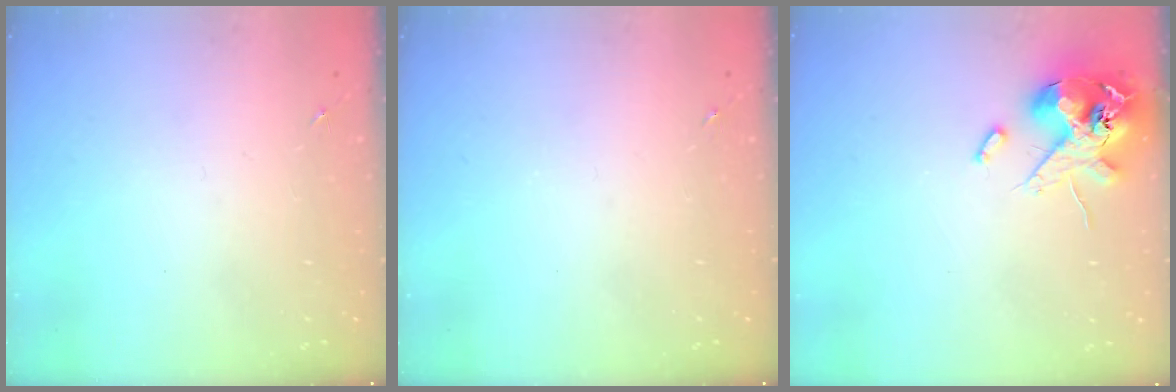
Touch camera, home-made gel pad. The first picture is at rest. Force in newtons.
{"total": 0.0}
{"total": 14.1, "press": 13.9, "slide": 2.5}